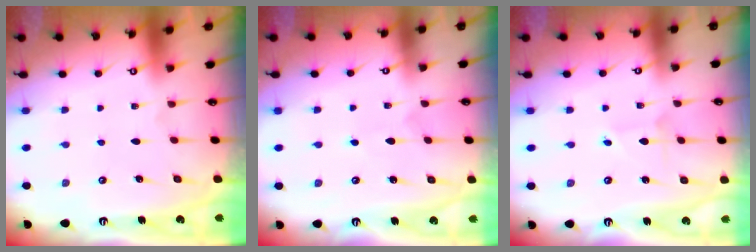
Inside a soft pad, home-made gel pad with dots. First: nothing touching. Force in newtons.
{"total": 3.6, "press": 3.6, "slide": 0.3}
{"total": 1.2, "press": 1.2, "slide": 0.1}